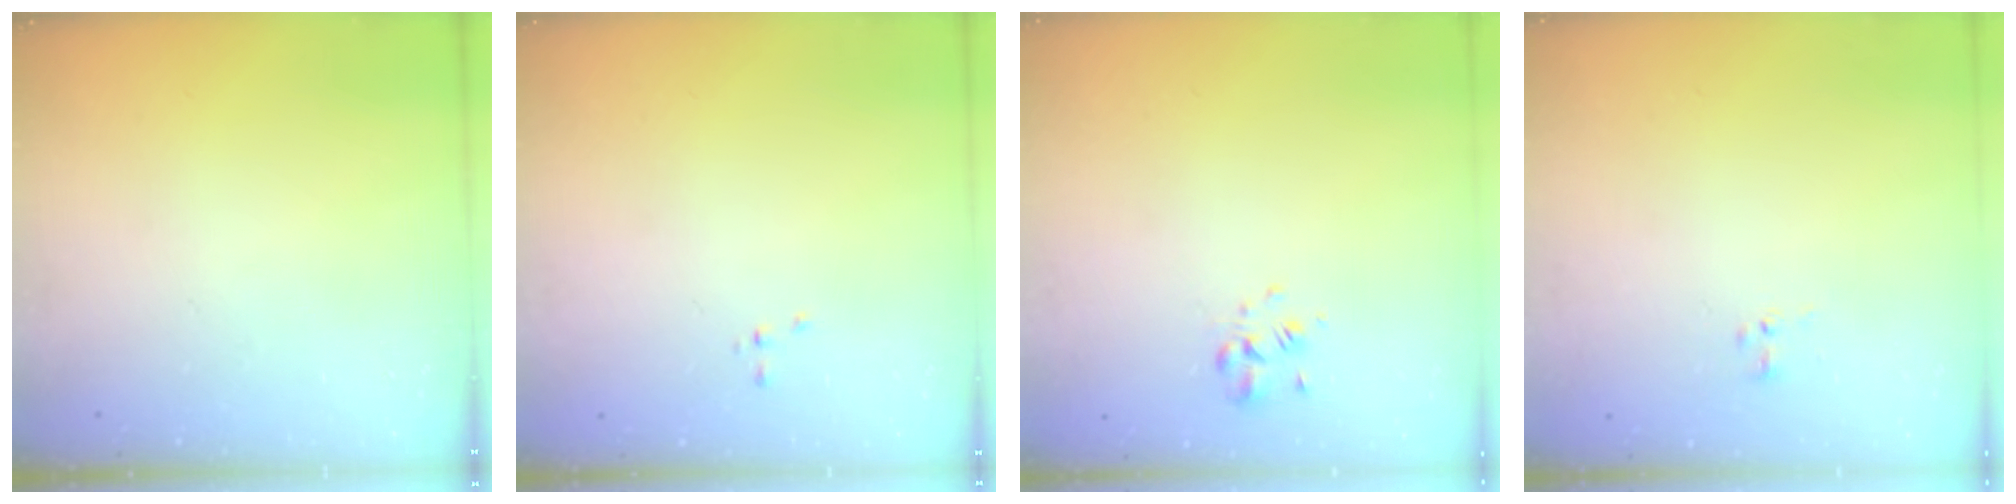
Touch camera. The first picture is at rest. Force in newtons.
{"total": 0.0}
{"total": 2.1, "press": 1.9, "slide": 0.7}
{"total": 1.4, "press": 1.3, "slide": 0.7}